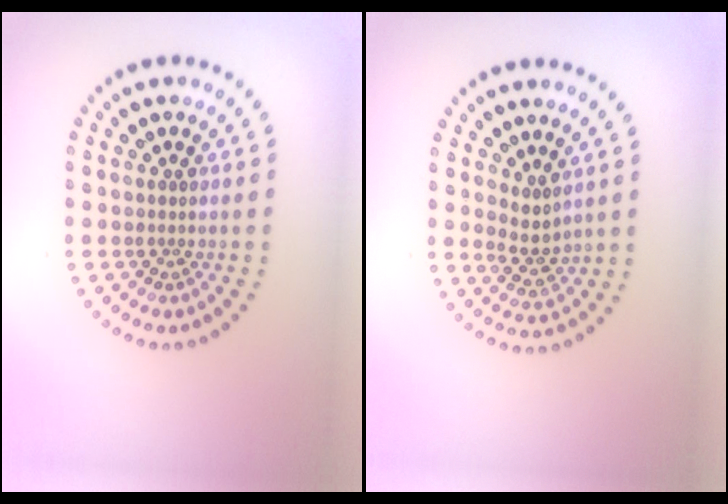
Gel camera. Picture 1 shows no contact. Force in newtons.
{"total": 2.0, "press": 1.5, "slide": 1.2}